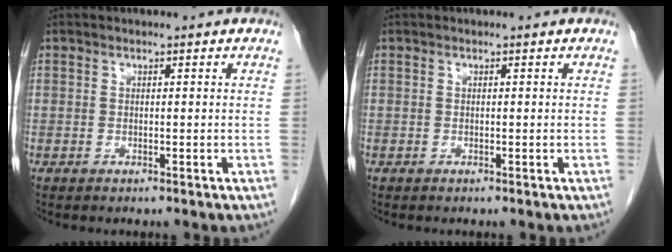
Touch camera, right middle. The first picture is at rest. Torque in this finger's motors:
{"motor_torque": [0.16, -0.03, -0.02, -0.01]}